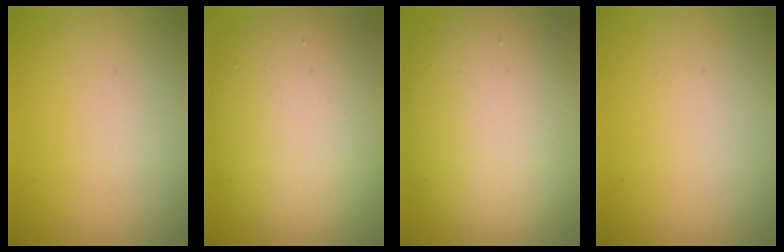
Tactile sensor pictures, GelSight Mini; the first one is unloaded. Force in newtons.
{"total": 11.8, "press": 11.8, "slide": 0.9}
{"total": 14.4, "press": 14.4, "slide": 0.7}
{"total": 0.0}